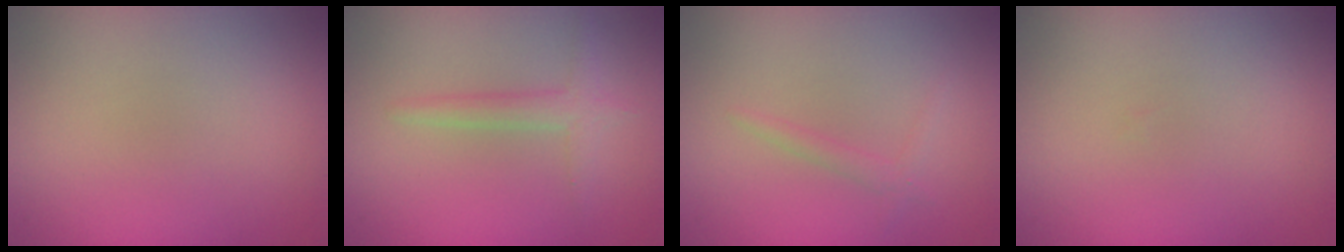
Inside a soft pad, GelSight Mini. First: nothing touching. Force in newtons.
{"total": 1.7, "press": 1.7, "slide": 0.1}
{"total": 0.9, "press": 0.9, "slide": 0.1}
{"total": 0.0}